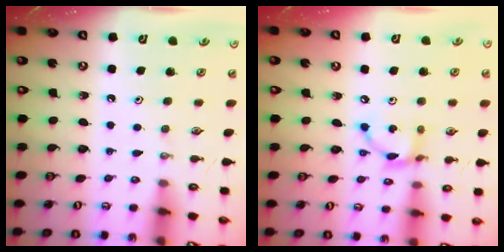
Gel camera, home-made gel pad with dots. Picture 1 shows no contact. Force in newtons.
{"total": 8.0, "press": 8.0, "slide": 0.3}